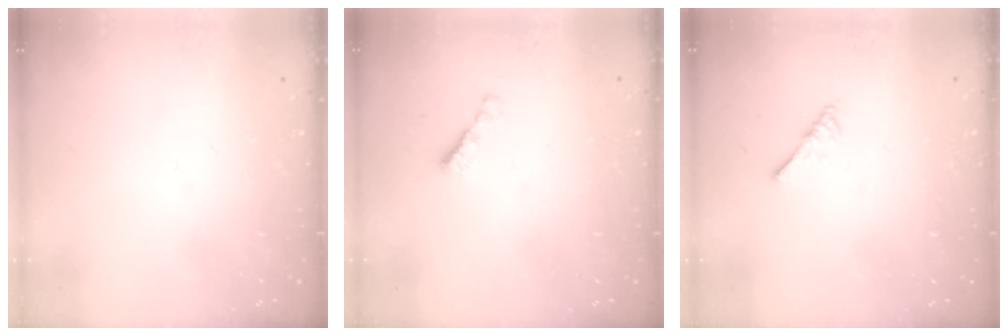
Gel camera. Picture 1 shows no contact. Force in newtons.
{"total": 2.3, "press": 2.2, "slide": 0.4}
{"total": 2.7, "press": 2.6, "slide": 0.5}